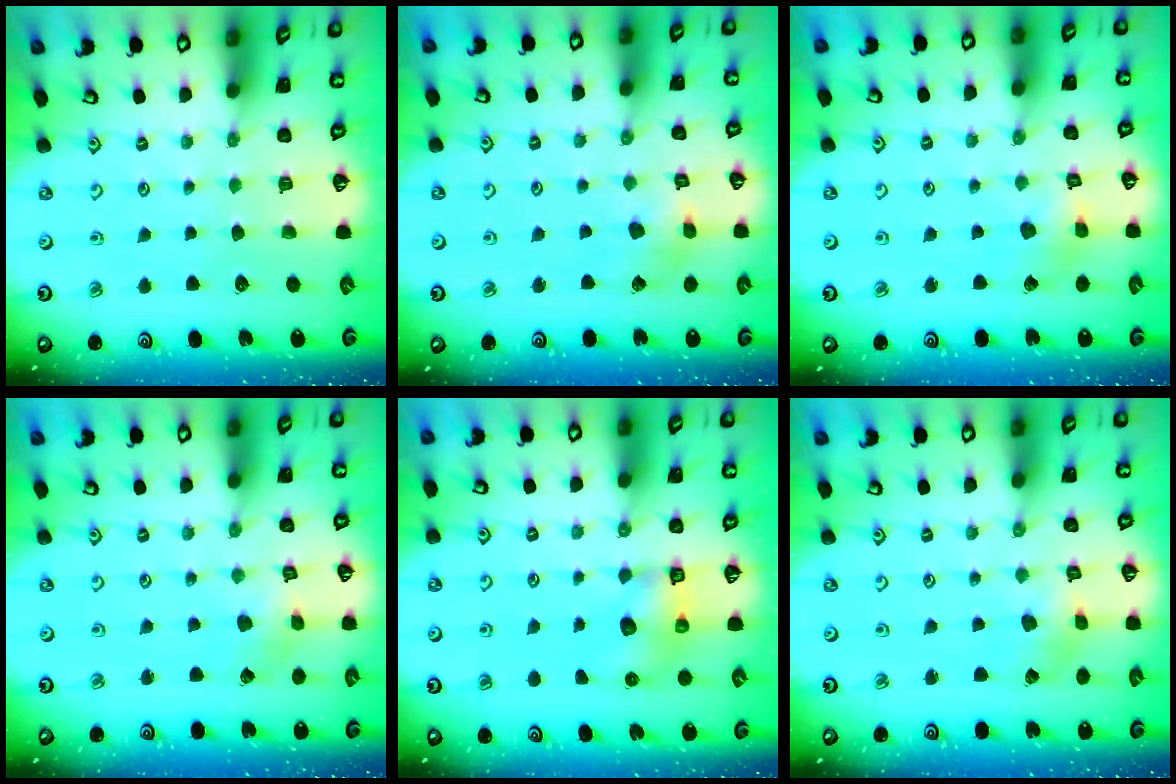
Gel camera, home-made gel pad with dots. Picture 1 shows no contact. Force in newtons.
{"total": 6.2, "press": 6.2, "slide": 0.6}
{"total": 4.3, "press": 4.3, "slide": 0.5}
{"total": 2.4, "press": 2.4, "slide": 0.2}
{"total": 6.8, "press": 6.8, "slide": 0.5}
{"total": 1.8, "press": 1.8, "slide": 0.2}